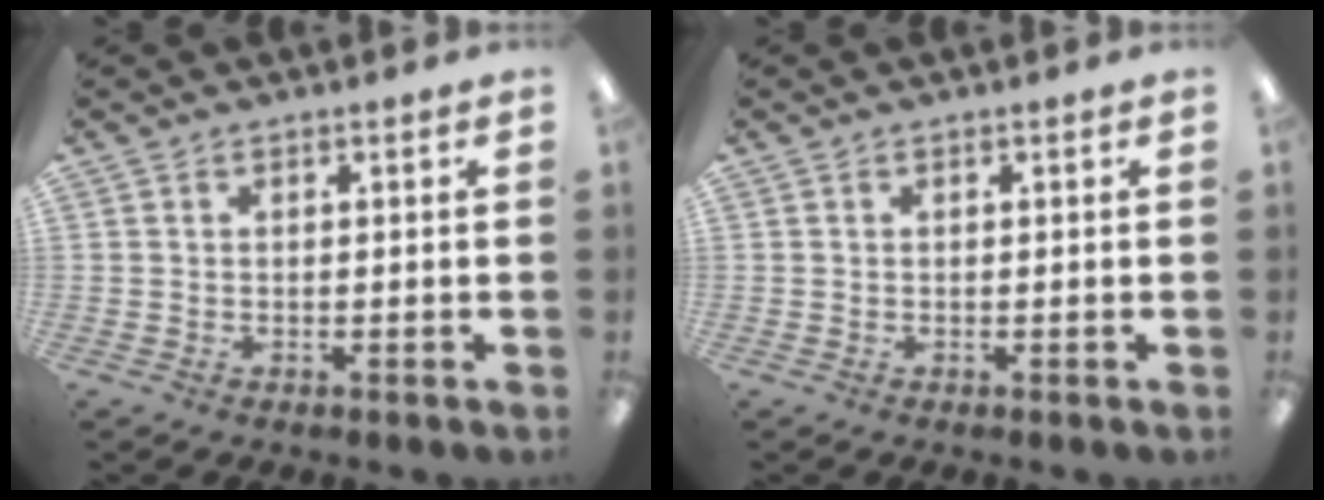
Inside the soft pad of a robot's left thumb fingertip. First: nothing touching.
{"total": 0.0}